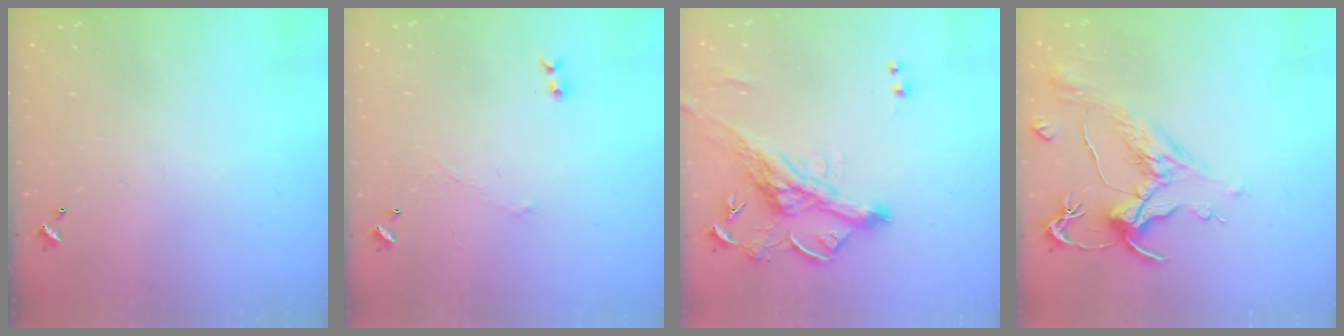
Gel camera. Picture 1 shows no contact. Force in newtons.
{"total": 0.8, "press": 0.4, "slide": 0.7}
{"total": 6.5, "press": 6.3, "slide": 1.6}
{"total": 1.6, "press": 0.7, "slide": 1.4}